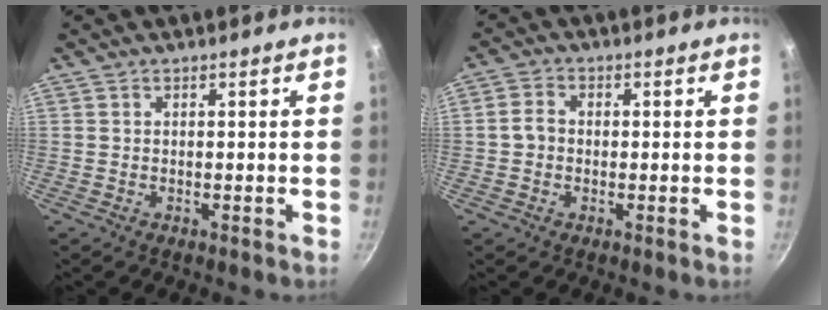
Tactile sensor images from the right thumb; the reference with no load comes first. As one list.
[{"total": 3.4, "force": [-0.3, 2.8, 1.8], "torque": [-0.025, 0.013, -0.013]}]